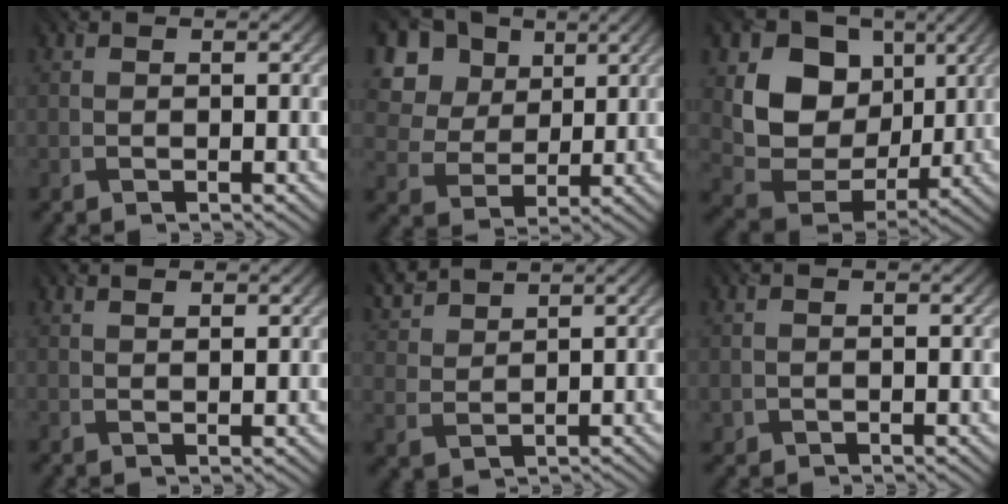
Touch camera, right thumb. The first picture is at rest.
{"total": 12.7, "force": [6.4, 9.3, 5.7], "torque": [-0.180, 0.016, 0.142]}
{"total": 12.1, "force": [3.4, 9.6, 6.5], "torque": [-0.133, -0.009, 0.054]}
{"total": 1.4, "force": [0.9, 0.3, 1.0], "torque": [-0.015, -0.004, 0.021]}
{"total": 5.4, "force": [4.4, 1.9, 2.4], "torque": [-0.073, 0.014, 0.093]}
{"total": 0.5, "force": [-0.1, 0.5, 0.1], "torque": [-0.002, -0.001, 0.000]}